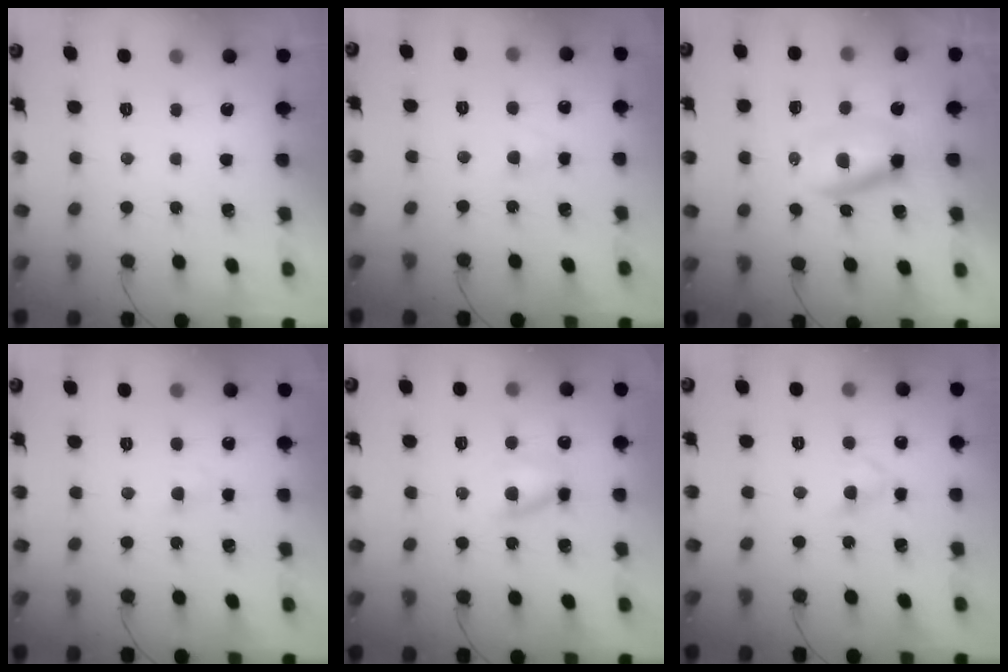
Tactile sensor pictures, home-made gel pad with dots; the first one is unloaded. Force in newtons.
{"total": 2.1, "press": 1.9, "slide": 0.9}
{"total": 6.1, "press": 6.0, "slide": 1.2}
{"total": 2.1, "press": 2.0, "slide": 0.9}
{"total": 7.7, "press": 7.5, "slide": 1.6}
{"total": 2.9, "press": 2.6, "slide": 1.3}